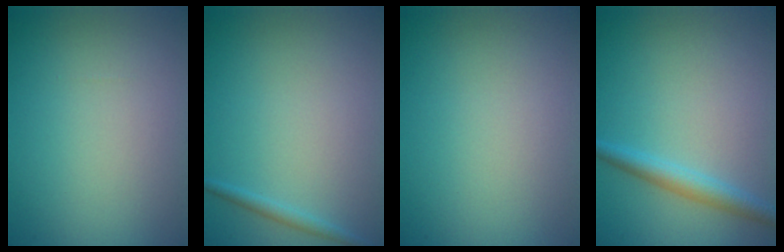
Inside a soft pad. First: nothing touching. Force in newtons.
{"total": 1.0, "press": 1.0, "slide": 0.1}
{"total": 0.0}
{"total": 2.4, "press": 2.4, "slide": 0.1}